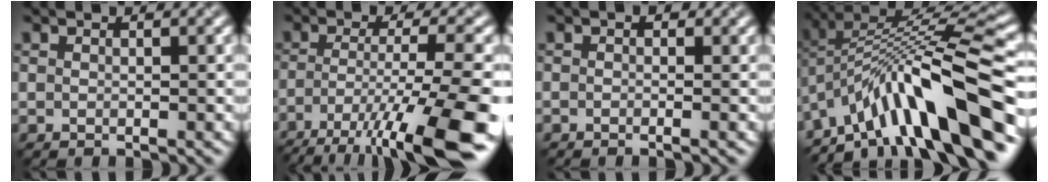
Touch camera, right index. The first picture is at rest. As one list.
[{"total": 12.3, "force": [-8.1, 2.3, 9.0], "torque": [-0.155, -0.002, -0.119]}, {"total": 1.7, "force": [-0.2, 0.9, 1.4], "torque": [0.001, 0.006, -0.024]}, {"total": 12.2, "force": [-7.0, 3.1, 9.5], "torque": [-0.148, 0.039, -0.109]}]